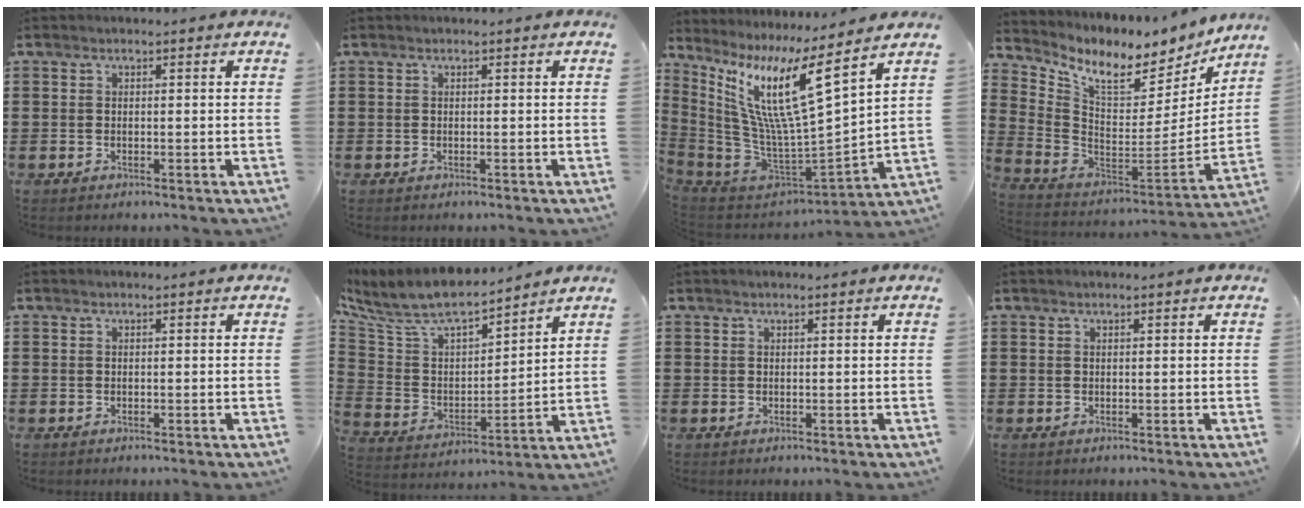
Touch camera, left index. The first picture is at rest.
{"total": 0.0}
{"total": 13.0, "force": [6.7, 1.2, 11.0], "torque": [-0.248, -0.060, 0.100]}
{"total": 7.4, "force": [5.8, 2.8, 3.7], "torque": [-0.091, -0.054, 0.095]}
{"total": 0.0}
{"total": 8.6, "force": [7.4, 2.2, 3.6], "torque": [-0.106, -0.046, 0.126]}
{"total": 0.0}
{"total": 0.0}